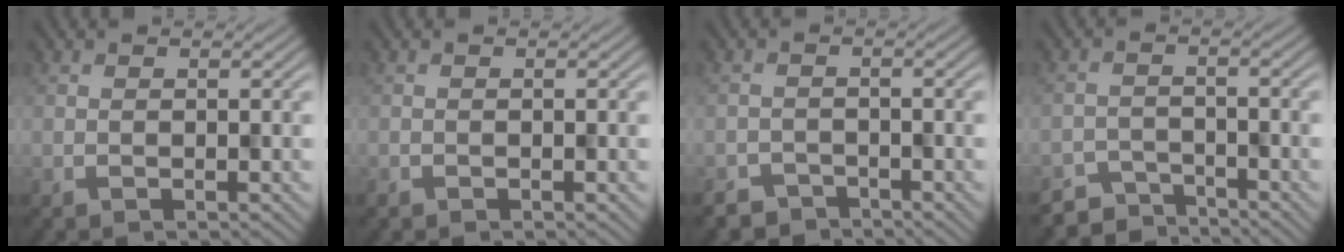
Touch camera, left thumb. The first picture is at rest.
{"total": 0.6, "force": [-0.5, 0.2, -0.2], "torque": [0.003, -0.004, -0.008]}
{"total": 2.9, "force": [-2.7, 1.0, -0.4], "torque": [0.011, -0.004, -0.043]}
{"total": 3.8, "force": [-3.6, 1.2, 0.1], "torque": [0.001, -0.008, -0.061]}